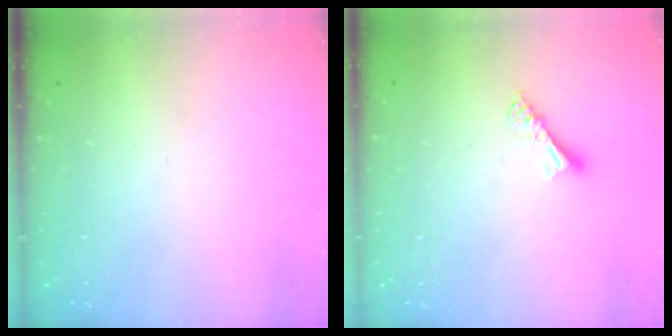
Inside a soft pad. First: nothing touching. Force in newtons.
{"total": 4.7, "press": 4.7, "slide": 0.0}